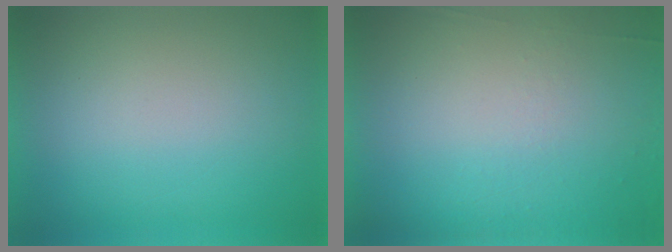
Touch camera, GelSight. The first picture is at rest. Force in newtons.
{"total": 5.9}